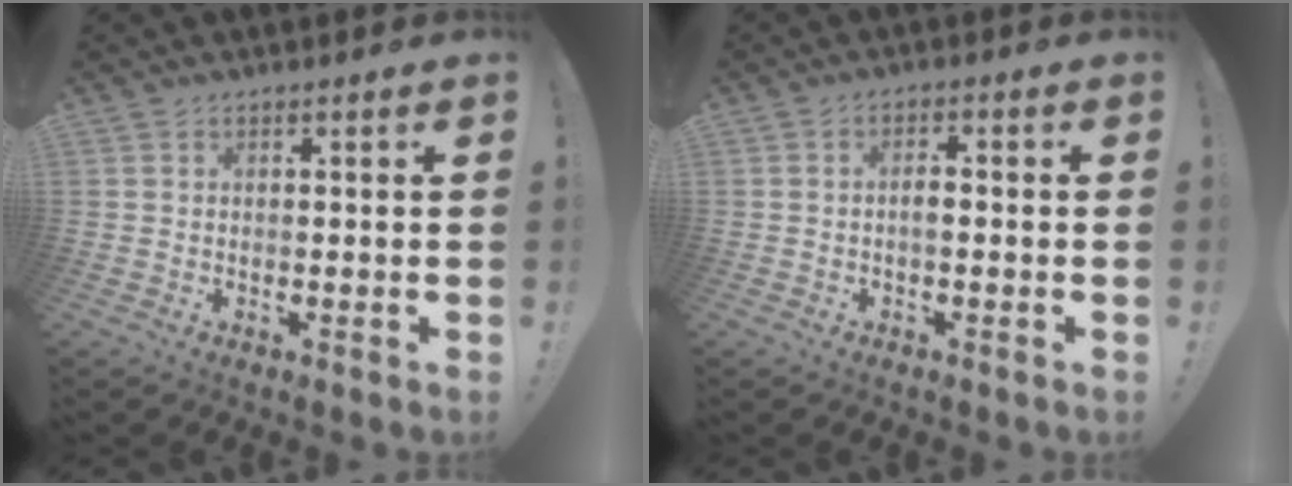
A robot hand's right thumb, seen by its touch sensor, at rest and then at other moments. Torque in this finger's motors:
{"motor_torque": [-0.08, -0.24, -0.25, 0.22, 0.01]}